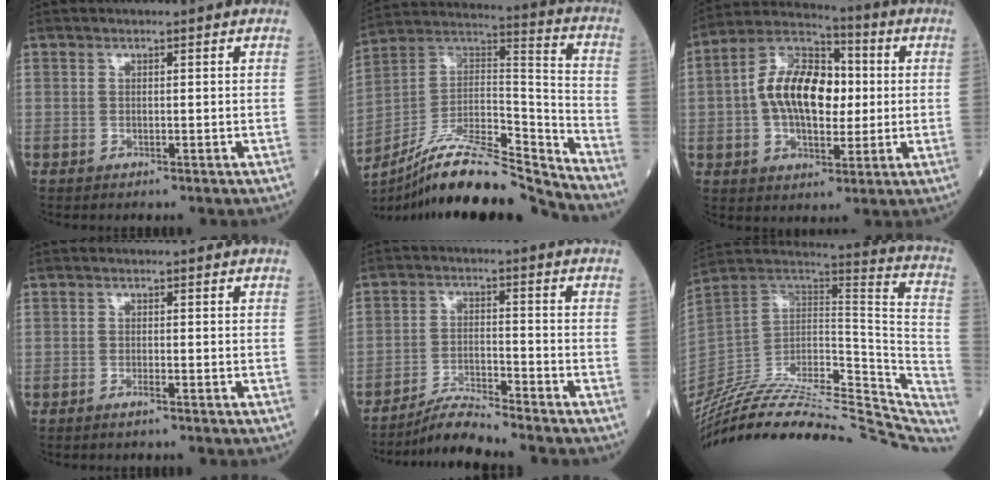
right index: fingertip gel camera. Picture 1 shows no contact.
{"total": 19.0, "force": [-17.1, 1.6, 8.1], "torque": [-0.147, 0.039, -0.300]}
{"total": 13.6, "force": [0.6, 7.2, 11.5], "torque": [-0.222, 0.031, 0.008]}
{"total": 1.2, "force": [-0.8, 0.0, 0.9], "torque": [-0.020, -0.001, -0.016]}
{"total": 5.7, "force": [-5.4, -0.9, 1.4], "torque": [-0.029, -0.015, -0.100]}
{"total": 35.2, "force": [-29.8, 10.8, 15.5], "torque": [-0.217, -0.012, -0.419]}